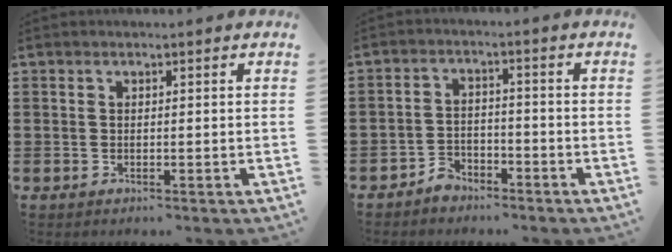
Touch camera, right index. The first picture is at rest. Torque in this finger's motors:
{"motor_torque": [1.84, 0.30, 0.08, 0.01]}